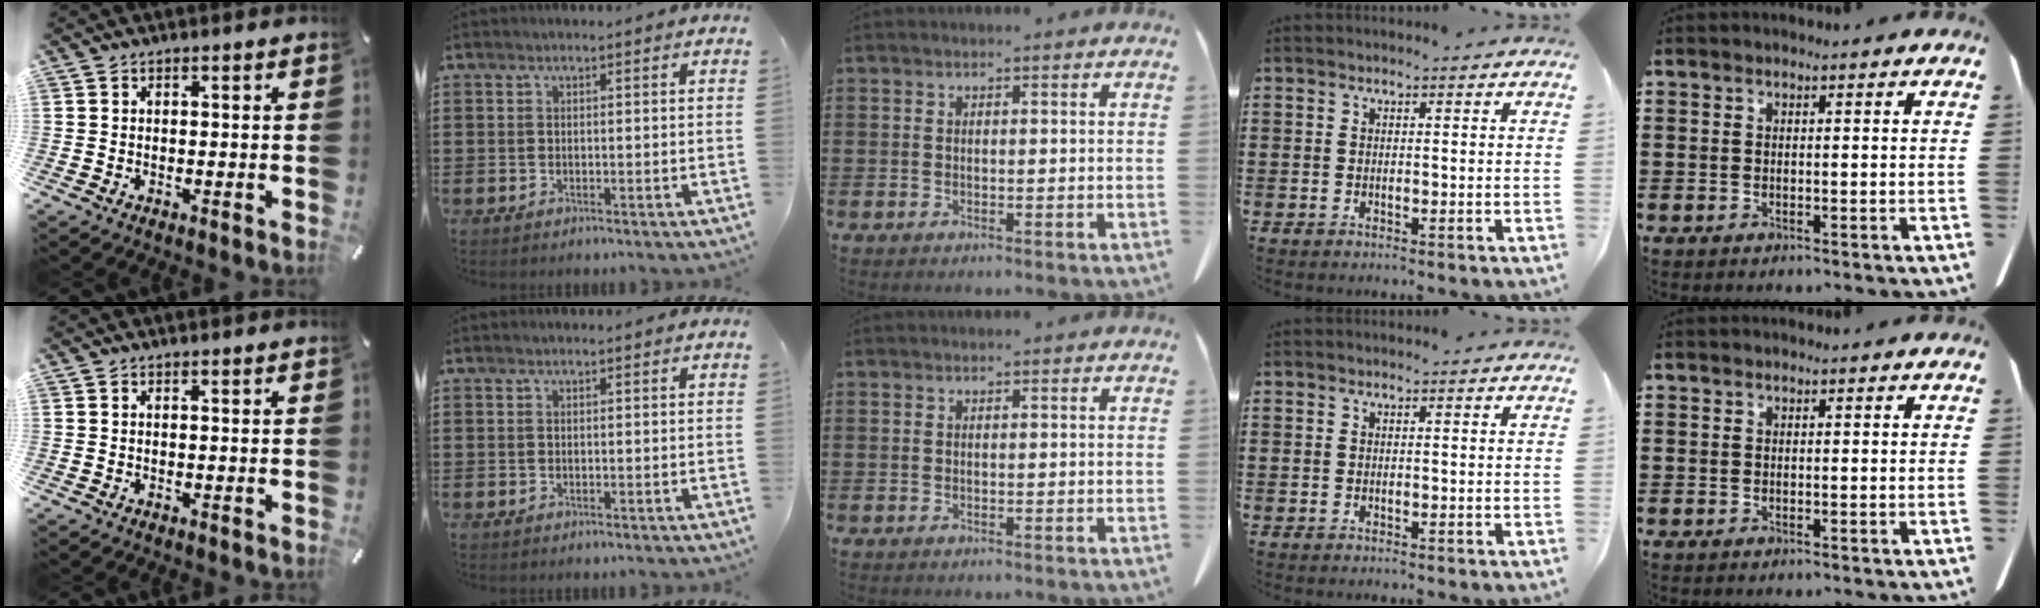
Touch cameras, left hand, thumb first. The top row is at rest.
{}